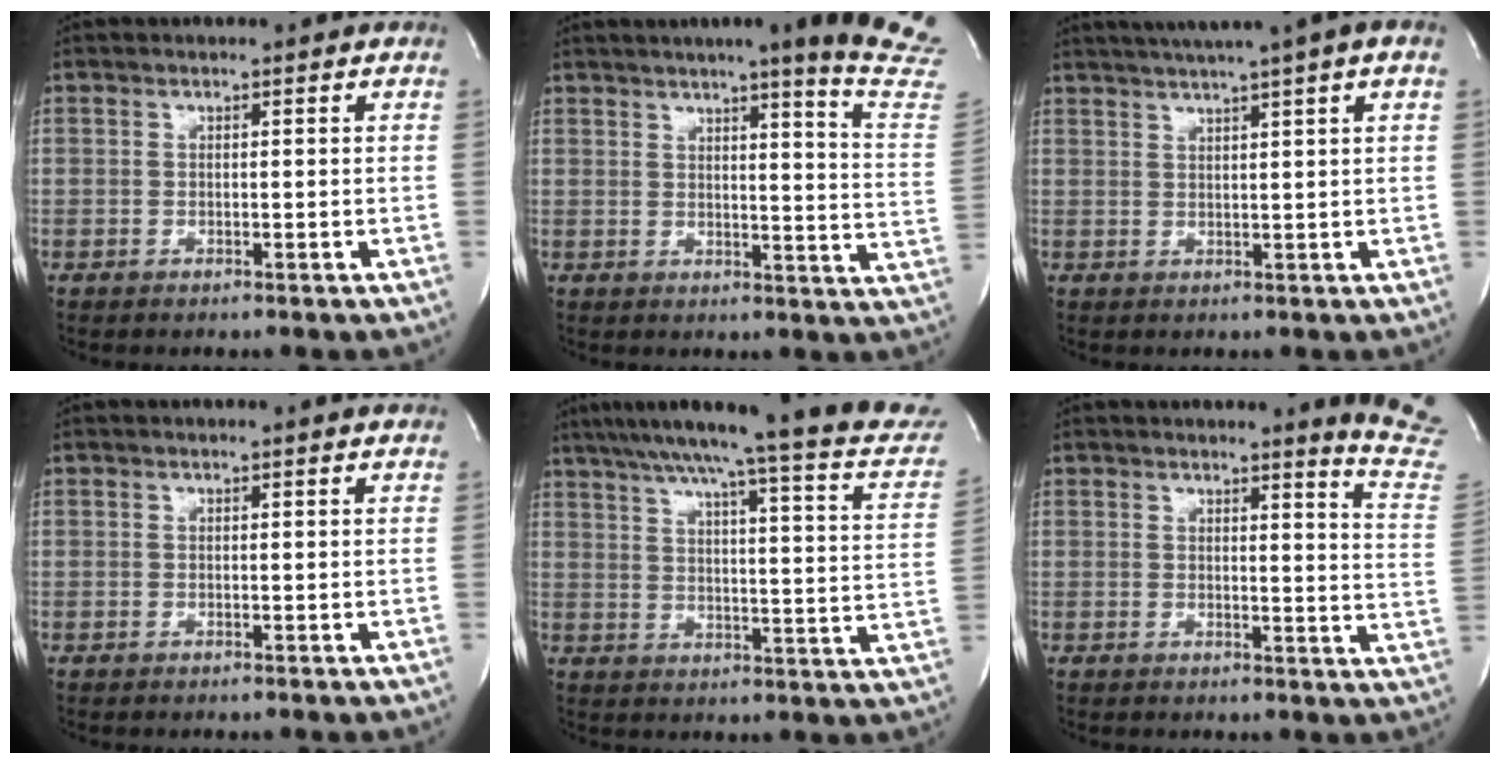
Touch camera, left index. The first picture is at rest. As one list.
[{"total": 17.6, "force": [14.4, -1.4, 10.1], "torque": [-0.128, -0.076, 0.157]}, {"total": 11.6, "force": [8.4, -0.4, 8.1], "torque": [-0.134, 0.037, 0.106]}, {"total": 0.7, "force": [0.6, -0.1, 0.3], "torque": [-0.009, 0.001, 0.014]}, {"total": 25.4, "force": [21.5, 1.0, 13.4], "torque": [-0.197, -0.031, 0.267]}, {"total": 10.1, "force": [9.5, -1.6, 2.8], "torque": [-0.025, -0.109, 0.080]}]